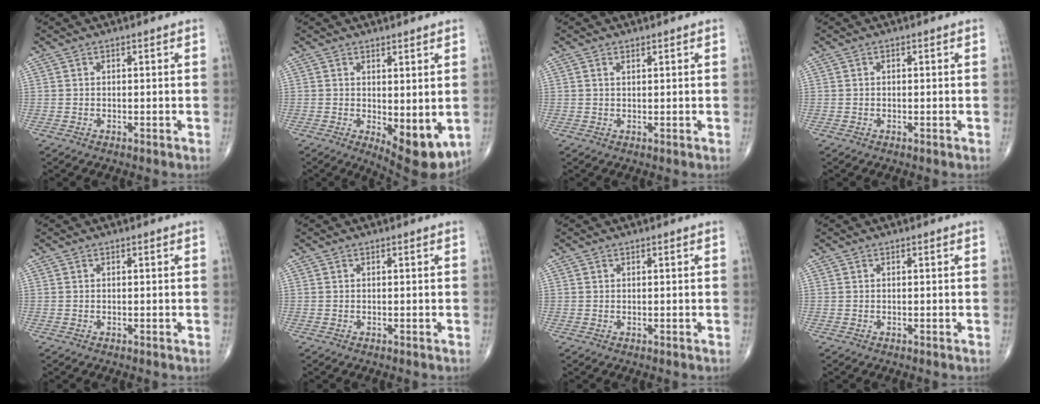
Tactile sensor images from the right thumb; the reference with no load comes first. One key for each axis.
{"total": 9.2, "fx": -1.2, "fy": 3.8, "fz": 8.2, "tx": -0.096, "ty": -0.023, "tz": -0.002}
{"total": 0.9, "fx": 0.6, "fy": 0.4, "fz": 0.6, "tx": -0.011, "ty": -0.001, "tz": 0.010}
{"total": 0.0}
{"total": 0.0}
{"total": 0.0}
{"total": 0.0}
{"total": 0.0}